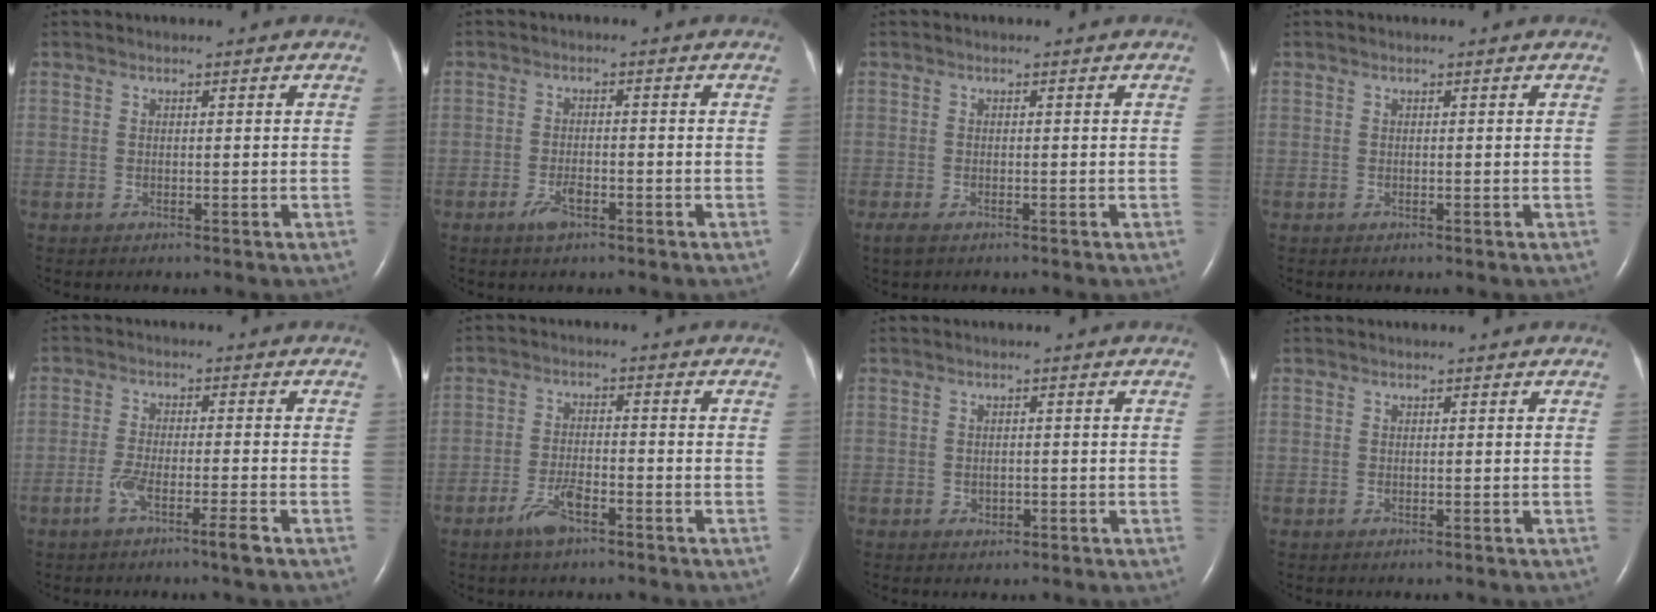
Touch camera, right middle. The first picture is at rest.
{"total": 2.9, "force": [-1.8, 1.0, 2.0], "torque": [-0.046, 0.000, -0.033]}
{"total": 1.9, "force": [-1.2, 0.7, 1.2], "torque": [-0.030, -0.006, -0.020]}
{"total": 0.0}
{"total": 4.8, "force": [-2.9, 0.0, 3.8], "torque": [-0.074, -0.003, -0.055]}
{"total": 4.6, "force": [-3.0, 1.2, 3.2], "torque": [-0.073, -0.001, -0.055]}
{"total": 1.1, "force": [-0.4, 0.9, 0.5], "torque": [-0.009, 0.001, -0.002]}
{"total": 0.0}